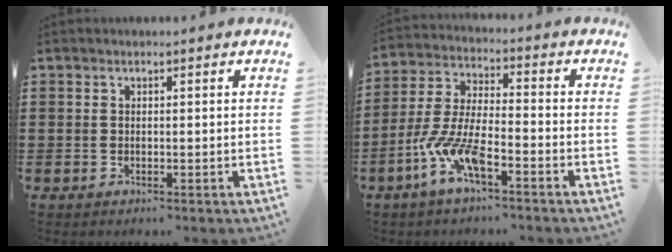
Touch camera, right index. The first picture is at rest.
{"total": 8.7, "force": [-5.4, 1.8, 6.6], "torque": [-0.180, -0.019, -0.112]}